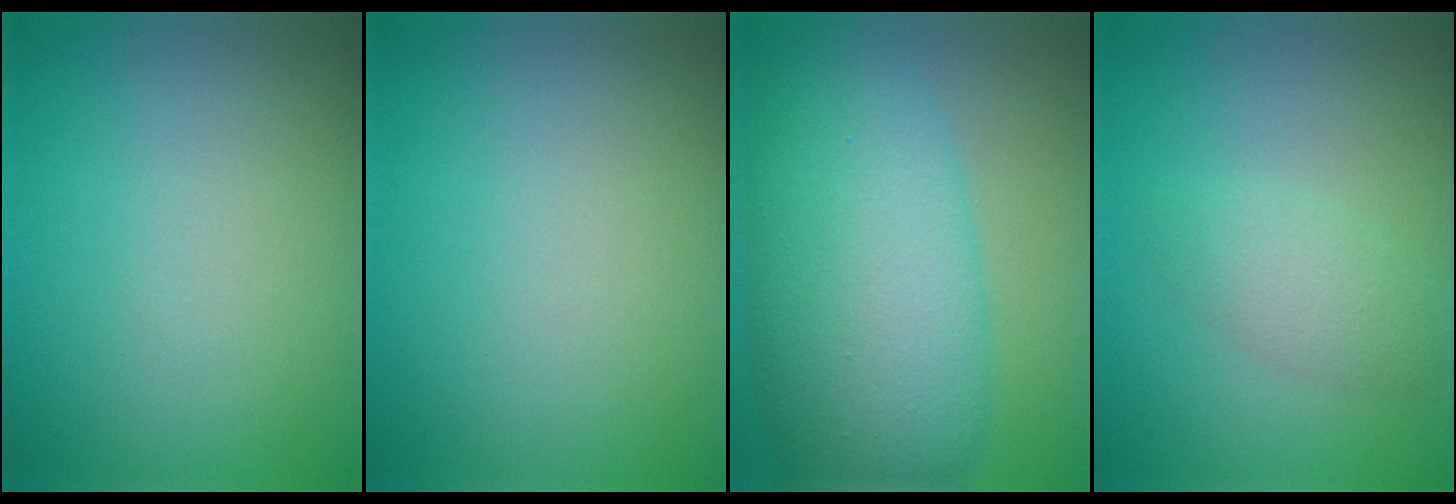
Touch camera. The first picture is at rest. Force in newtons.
{"total": 0.0}
{"total": 11.1, "press": 11.1, "slide": 0.2}
{"total": 2.4, "press": 2.4, "slide": 0.1}